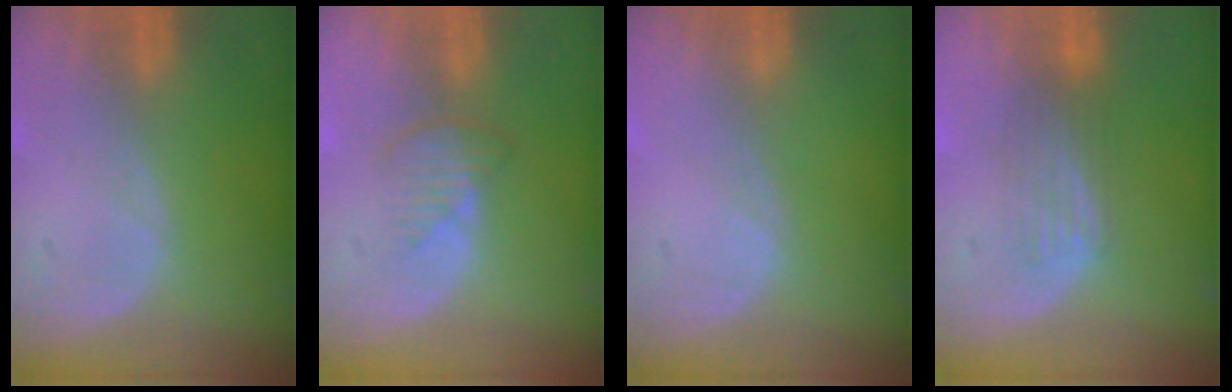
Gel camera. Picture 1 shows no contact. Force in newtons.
{"total": 3.0, "press": 2.8, "slide": 1.1}
{"total": 0.0}
{"total": 3.4, "press": 3.4, "slide": 0.2}